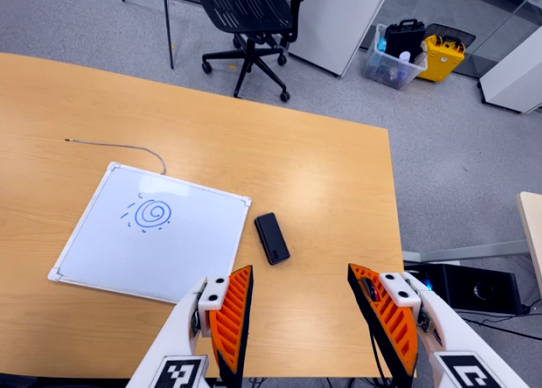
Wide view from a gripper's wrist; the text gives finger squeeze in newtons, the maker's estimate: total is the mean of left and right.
{"total": 0.0}